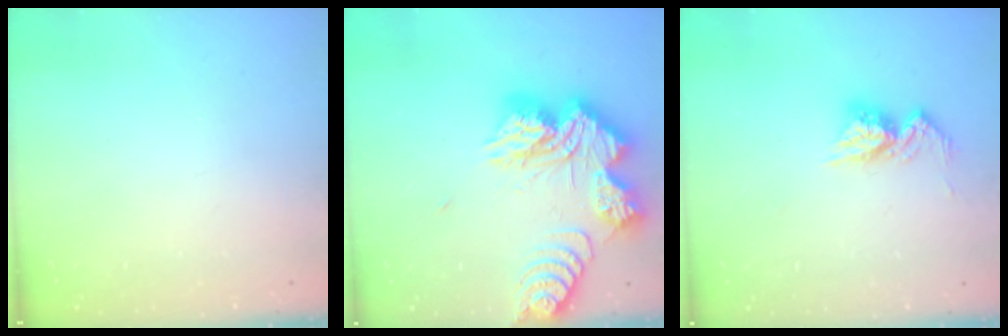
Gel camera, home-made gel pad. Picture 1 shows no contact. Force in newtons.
{"total": 22.4, "press": 22.3, "slide": 1.9}
{"total": 9.6, "press": 9.6, "slide": 0.8}